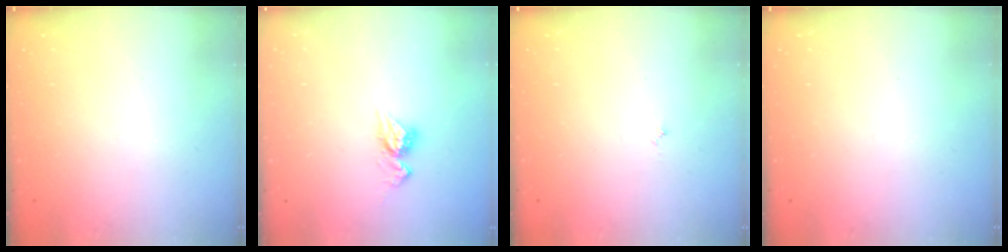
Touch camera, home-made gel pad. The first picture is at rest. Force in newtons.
{"total": 7.5, "press": 7.4, "slide": 0.8}
{"total": 3.0, "press": 2.9, "slide": 0.3}
{"total": 0.0}